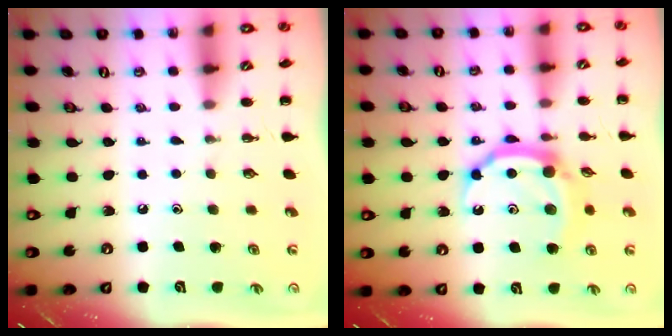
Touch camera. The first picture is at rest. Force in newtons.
{"total": 9.7, "press": 9.7, "slide": 0.4}